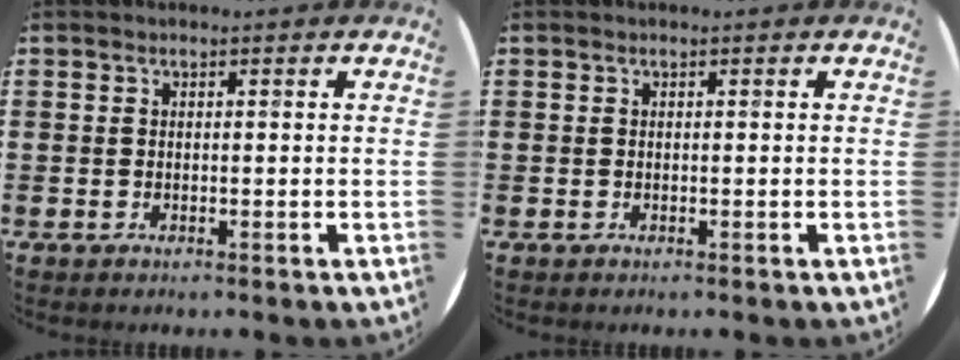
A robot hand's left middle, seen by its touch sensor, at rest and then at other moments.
{"total": 0.0}